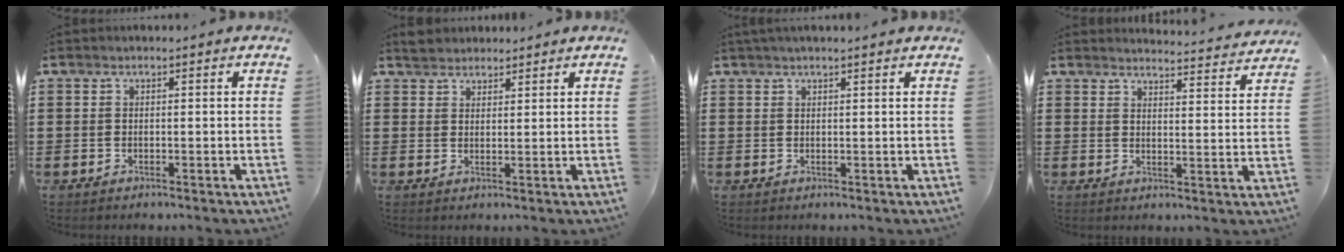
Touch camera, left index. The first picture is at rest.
{"total": 2.4, "force": [2.2, 0.9, -0.1], "torque": [-0.004, 0.006, 0.044]}
{"total": 1.4, "force": [1.1, 0.0, 0.8], "torque": [-0.017, 0.001, 0.020]}
{"total": 3.6, "force": [3.6, -0.2, 0.3], "torque": [-0.013, -0.028, 0.060]}